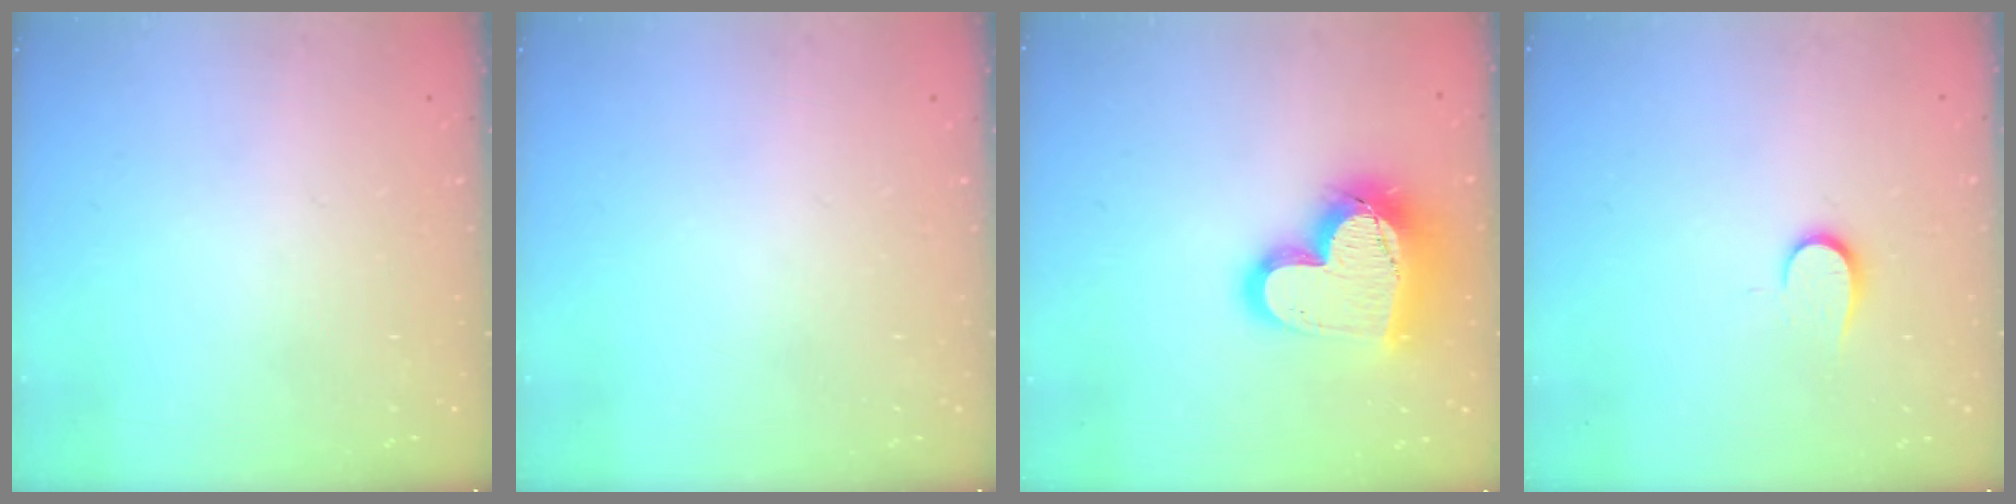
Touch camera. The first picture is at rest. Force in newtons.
{"total": 0.0}
{"total": 19.7, "press": 19.7, "slide": 1.3}
{"total": 6.2, "press": 6.2, "slide": 0.7}